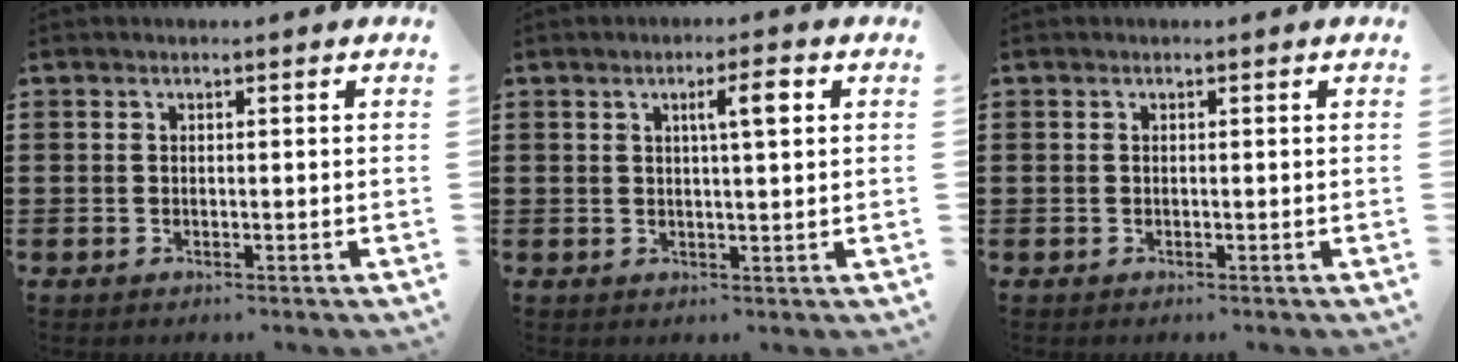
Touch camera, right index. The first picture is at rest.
{"total": 4.1, "force": [1.3, 0.6, 3.8], "torque": [-0.061, 0.002, 0.014]}
{"total": 0.0}